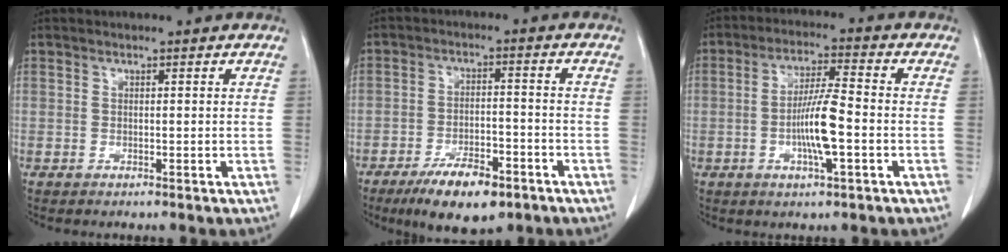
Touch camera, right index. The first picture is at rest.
{"total": 9.7, "force": [-6.3, 3.3, 6.5], "torque": [-0.110, -0.007, -0.102]}
{"total": 8.3, "force": [-1.9, 0.8, 8.0], "torque": [-0.153, 0.001, -0.039]}